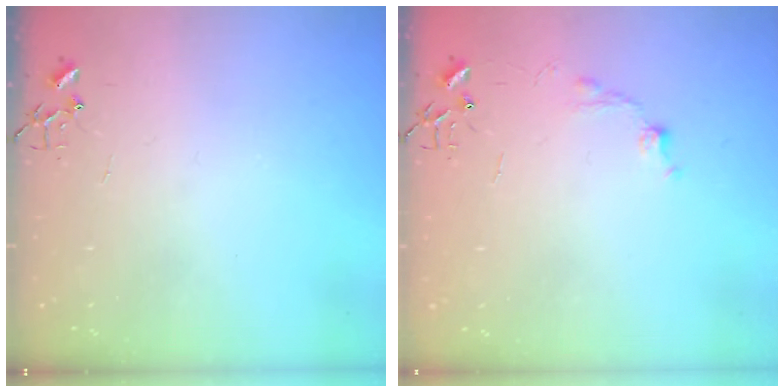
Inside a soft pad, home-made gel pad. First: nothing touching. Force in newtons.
{"total": 6.7, "press": 6.7, "slide": 0.9}